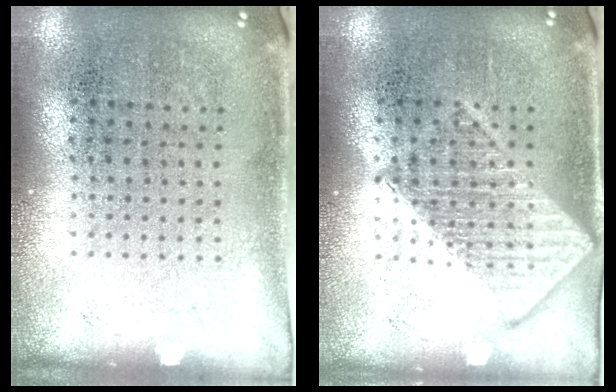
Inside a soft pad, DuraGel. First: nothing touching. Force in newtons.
{"total": 2.9, "press": 2.9, "slide": 0.4}